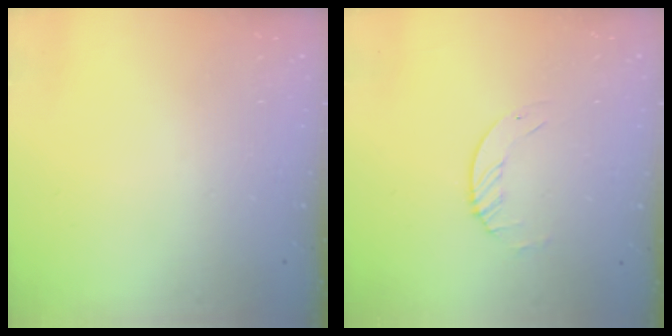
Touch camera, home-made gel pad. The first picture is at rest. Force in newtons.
{"total": 1.7, "press": 1.7, "slide": 0.2}